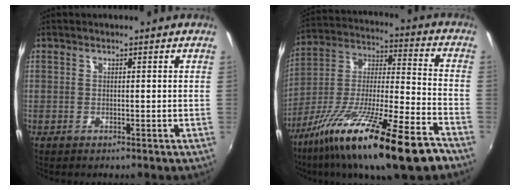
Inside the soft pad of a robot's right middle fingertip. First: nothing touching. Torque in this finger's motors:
{"motor_torque": [1.24, -0.90, 1.05, 0.21]}